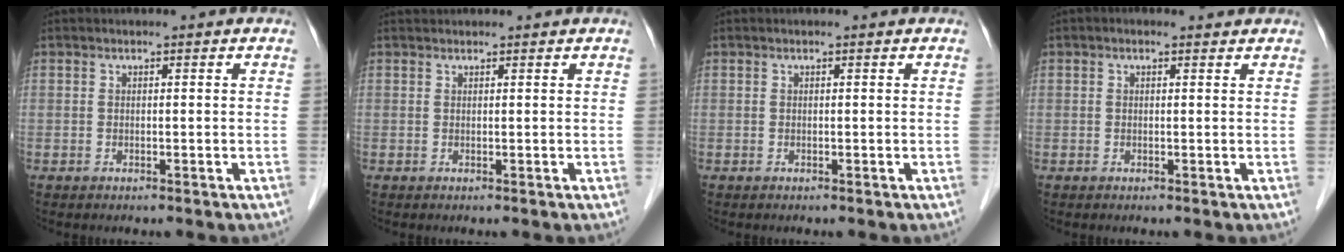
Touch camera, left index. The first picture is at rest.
{"total": 2.1, "force": [2.0, 0.3, 0.4], "torque": [-0.007, 0.028, 0.033]}
{"total": 0.0}
{"total": 1.1, "force": [0.7, 0.6, 0.5], "torque": [-0.014, 0.009, 0.007]}